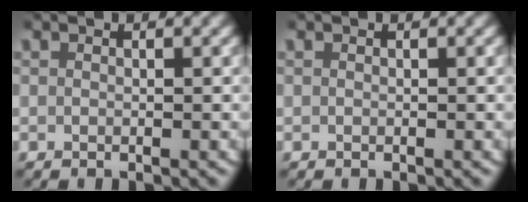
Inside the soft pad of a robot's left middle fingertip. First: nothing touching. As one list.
[{"total": 0.0}]